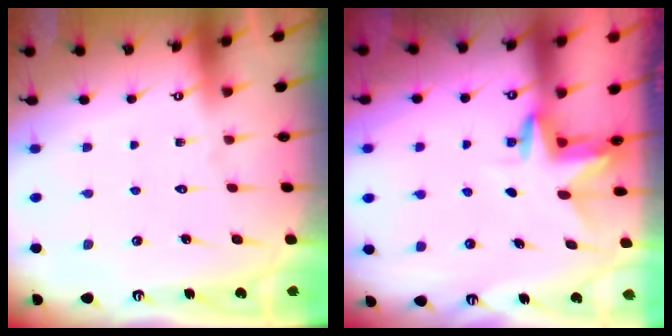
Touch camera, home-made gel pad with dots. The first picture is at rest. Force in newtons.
{"total": 3.2, "press": 3.2, "slide": 0.3}